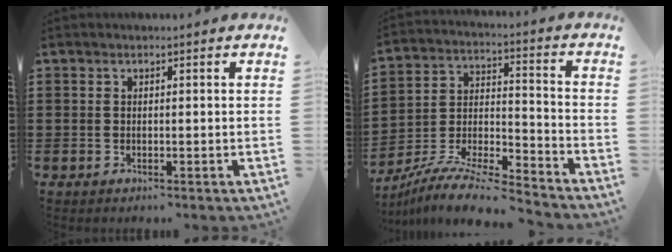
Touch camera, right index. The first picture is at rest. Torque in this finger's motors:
{"motor_torque": [-0.25, 1.37, -0.77, -0.06]}